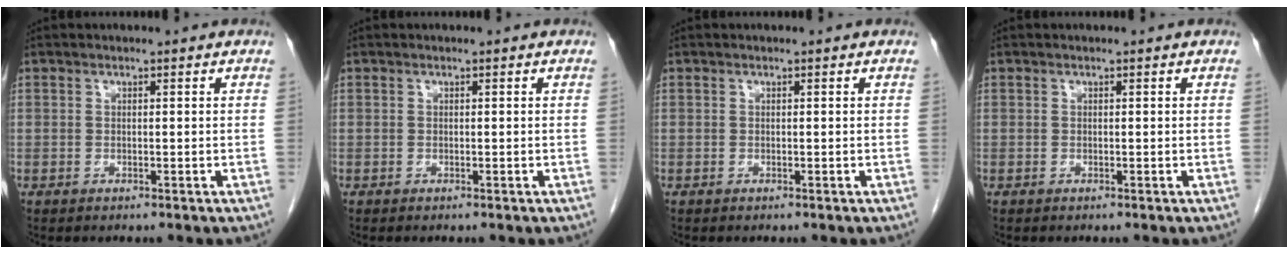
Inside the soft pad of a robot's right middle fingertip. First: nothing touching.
{"total": 0.0}
{"total": 0.0}
{"total": 0.0}